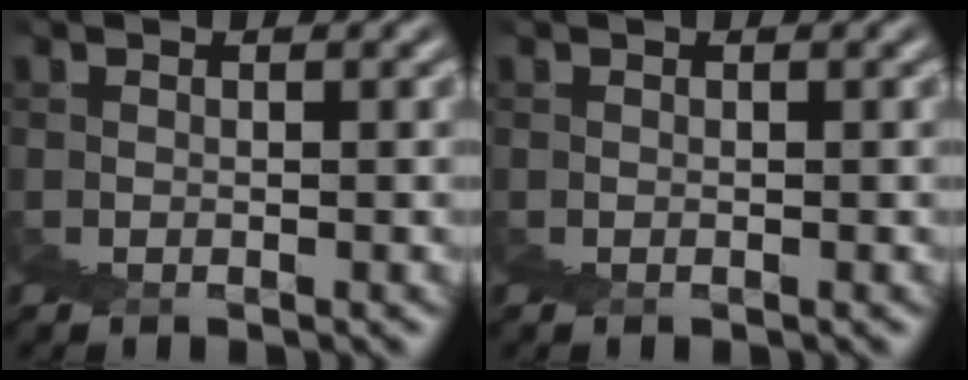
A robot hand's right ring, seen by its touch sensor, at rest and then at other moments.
{"total": 0.0}